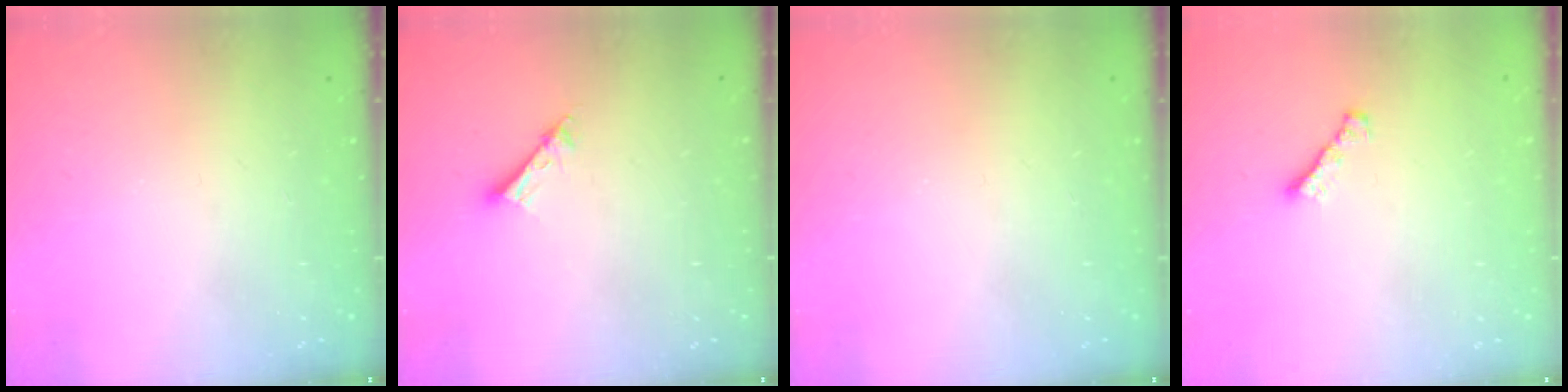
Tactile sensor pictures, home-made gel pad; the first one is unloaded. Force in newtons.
{"total": 4.3, "press": 4.3, "slide": 0.3}
{"total": 0.0}
{"total": 1.8, "press": 1.7, "slide": 0.6}